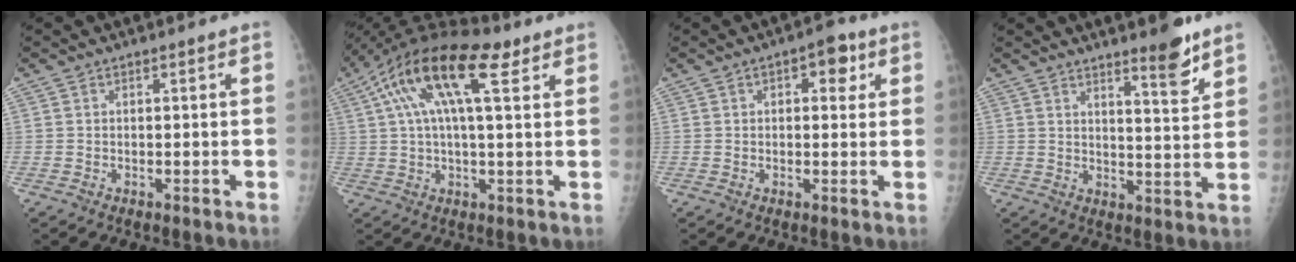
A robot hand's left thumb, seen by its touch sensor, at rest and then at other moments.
{"total": 16.6, "force": [6.9, 6.0, 13.8], "torque": [-0.254, 0.031, 0.114]}
{"total": 5.1, "force": [2.0, 2.8, 3.8], "torque": [-0.024, -0.001, 0.019]}
{"total": 7.0, "force": [5.2, 1.0, 4.5], "torque": [-0.055, -0.043, 0.076]}